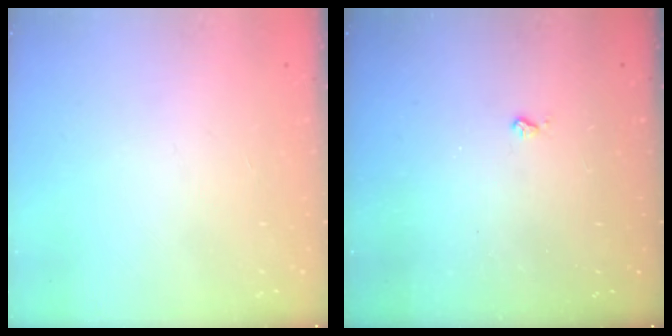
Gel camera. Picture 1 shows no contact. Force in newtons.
{"total": 2.1, "press": 2.1, "slide": 0.5}